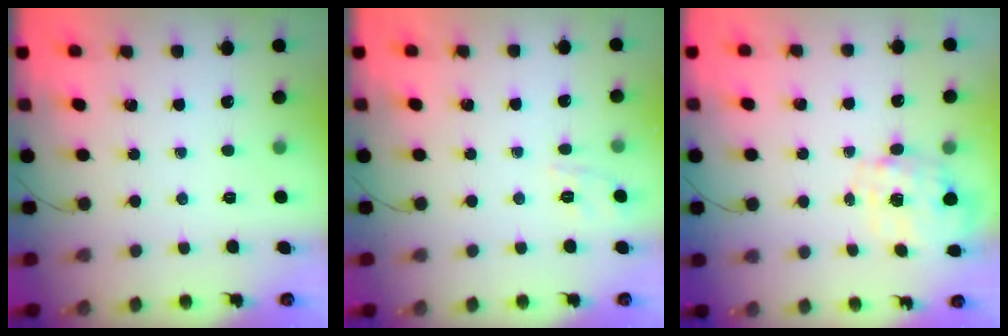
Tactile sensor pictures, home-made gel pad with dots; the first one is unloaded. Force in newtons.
{"total": 1.9, "press": 0.2, "slide": 1.9}
{"total": 2.9, "press": 2.7, "slide": 0.9}